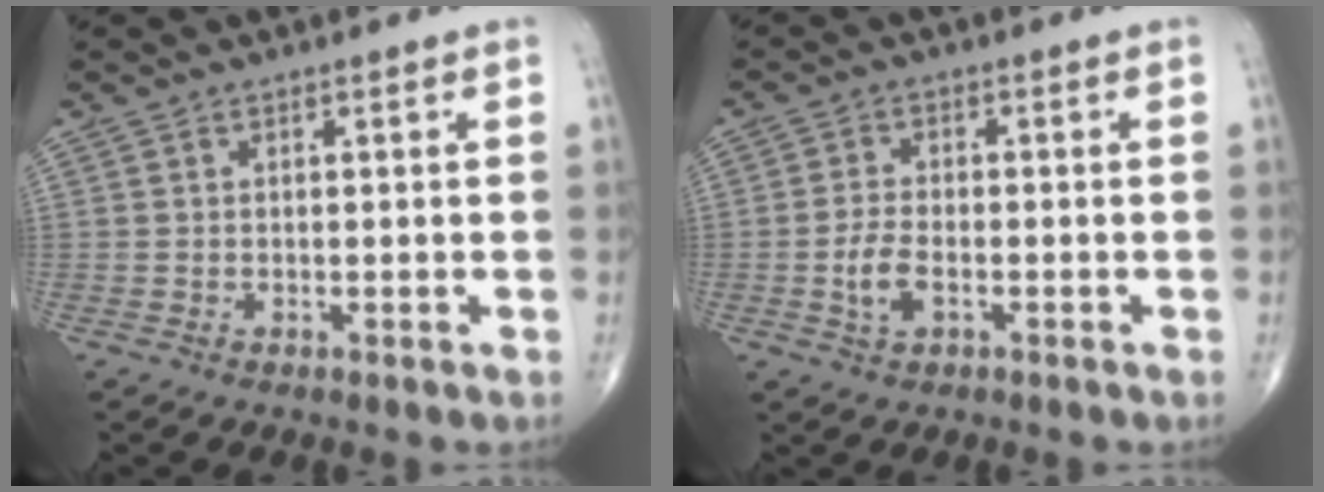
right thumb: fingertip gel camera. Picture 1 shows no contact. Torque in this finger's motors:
{"motor_torque": [-0.03, 0.13, 0.24, 0.26, 0.13]}